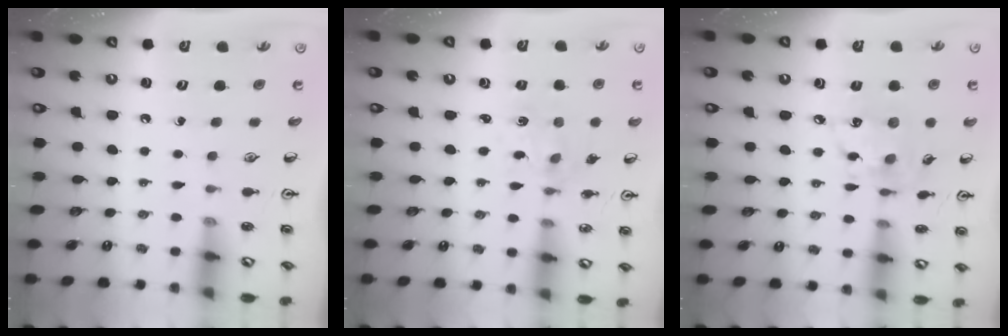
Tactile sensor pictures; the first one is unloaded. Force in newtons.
{"total": 1.7, "press": 1.7, "slide": 0.3}
{"total": 10.8, "press": 10.8, "slide": 0.7}